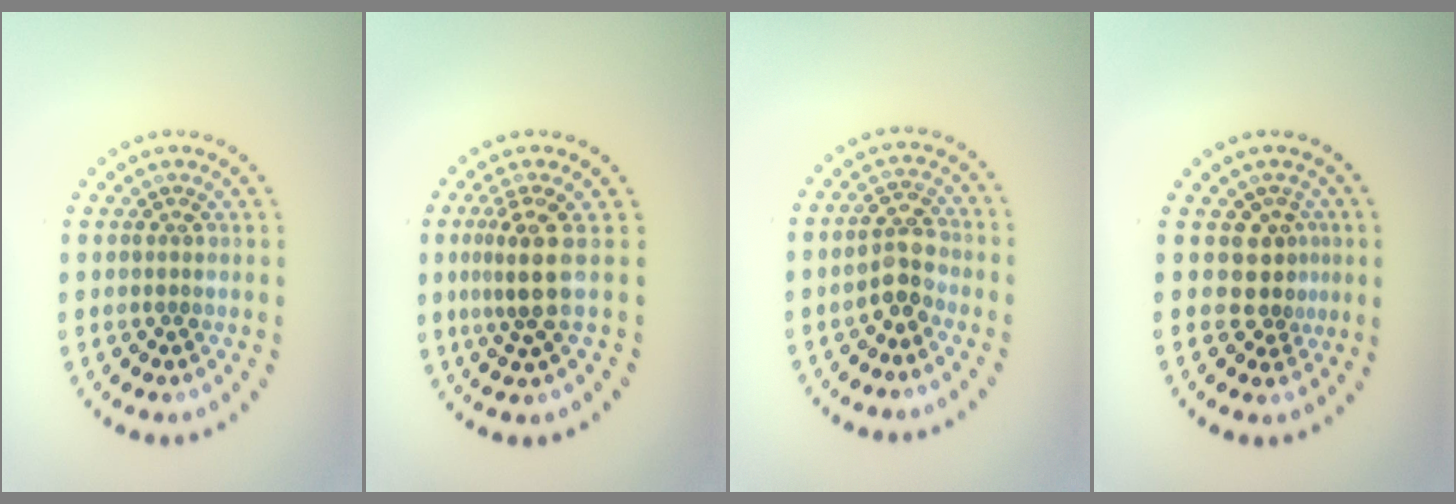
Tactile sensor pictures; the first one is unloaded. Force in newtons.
{"total": 3.2, "press": 2.4, "slide": 2.1}
{"total": 2.8, "press": 2.6, "slide": 1.1}
{"total": 2.4, "press": 2.0, "slide": 1.5}